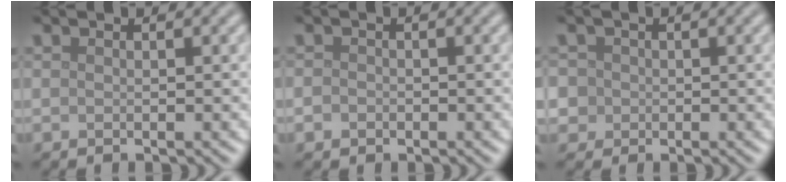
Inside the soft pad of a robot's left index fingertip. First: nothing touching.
{"total": 1.1, "force": [-0.5, 0.9, 0.4], "torque": [-0.001, -0.002, -0.010]}
{"total": 4.1, "force": [0.4, 3.8, 1.4], "torque": [-0.024, 0.030, -0.017]}